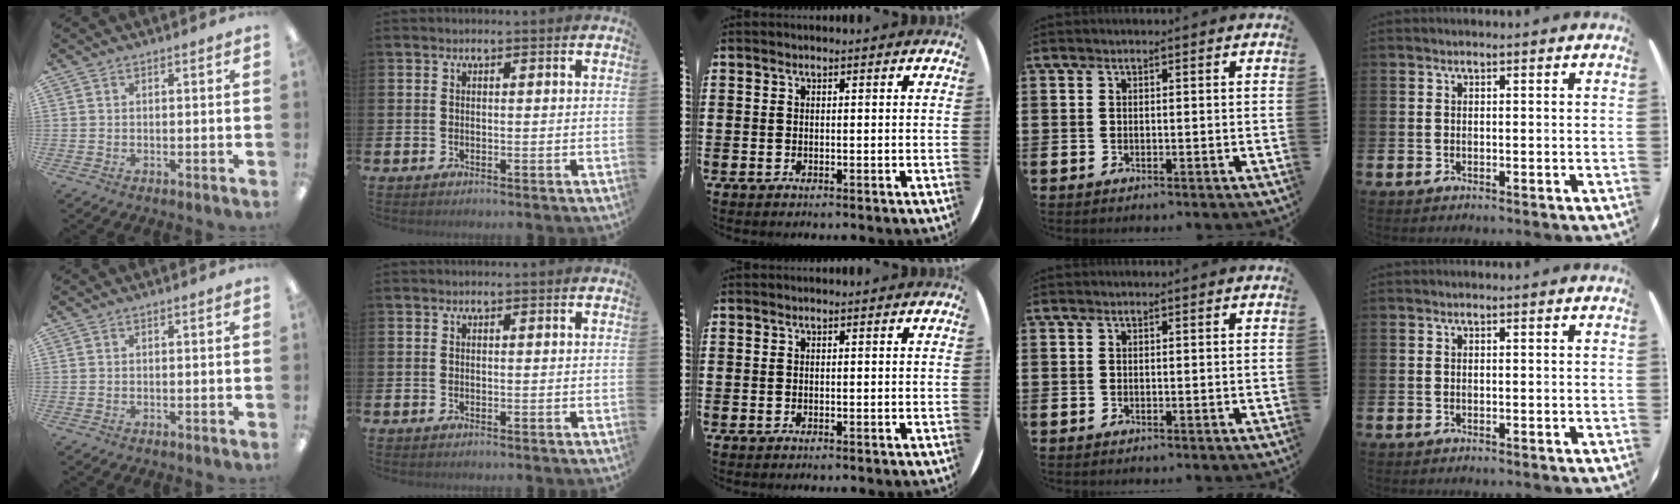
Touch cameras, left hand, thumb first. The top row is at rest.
{}